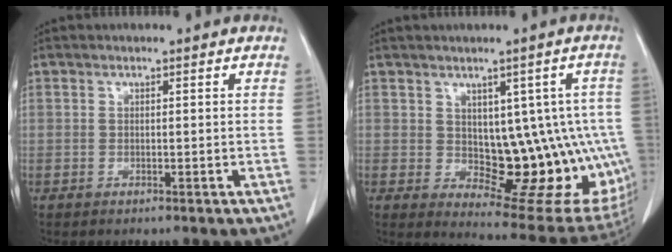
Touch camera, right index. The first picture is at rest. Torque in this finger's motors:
{"motor_torque": [0.33, 0.04, 0.28, 0.05]}